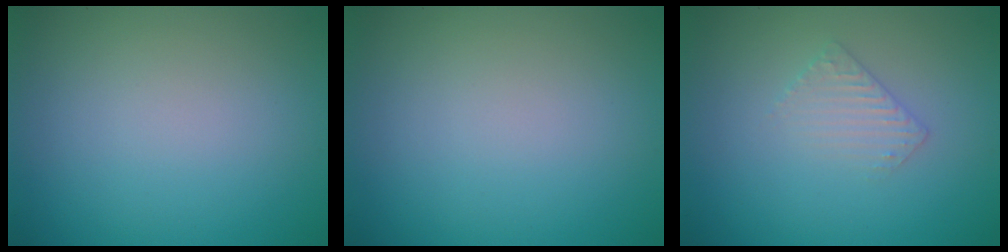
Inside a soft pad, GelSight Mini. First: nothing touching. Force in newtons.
{"total": 0.0}
{"total": 1.6, "press": 1.6, "slide": 0.4}